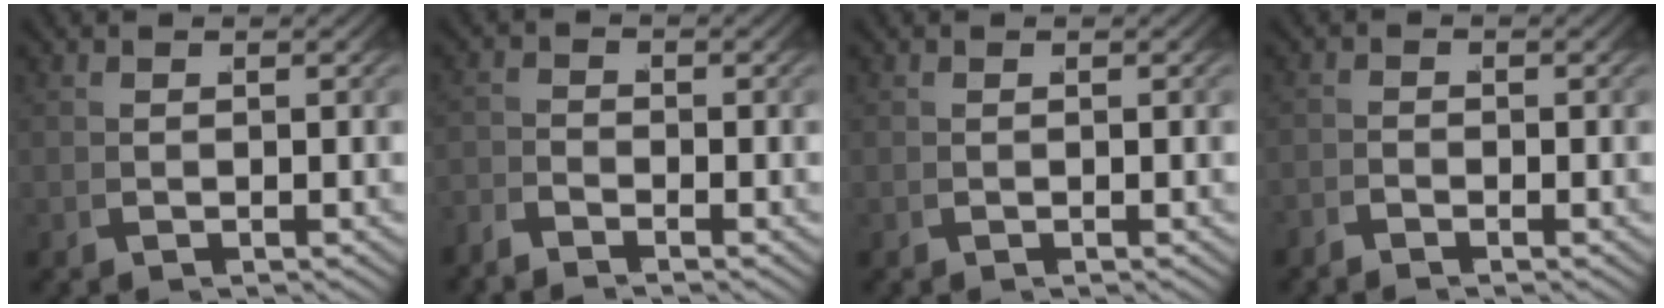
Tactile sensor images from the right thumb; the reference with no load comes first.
{"total": 1.7, "force": [-1.7, 0.0, -0.1], "torque": [0.017, 0.000, -0.042]}
{"total": 0.0}
{"total": 1.0, "force": [-1.0, -0.1, -0.2], "torque": [0.016, 0.001, -0.027]}